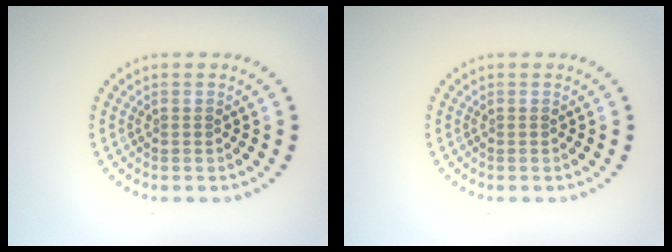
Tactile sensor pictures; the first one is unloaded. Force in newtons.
{"total": 0.0}